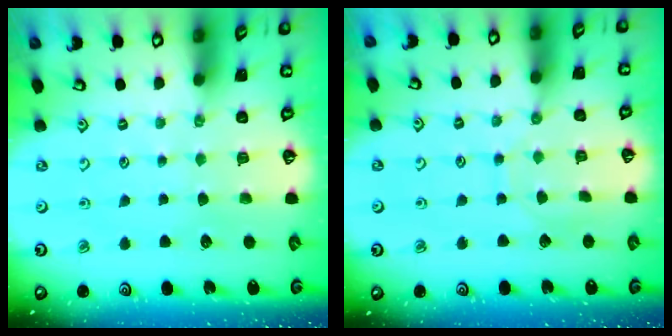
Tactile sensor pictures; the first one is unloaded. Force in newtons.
{"total": 5.9, "press": 5.9, "slide": 0.2}